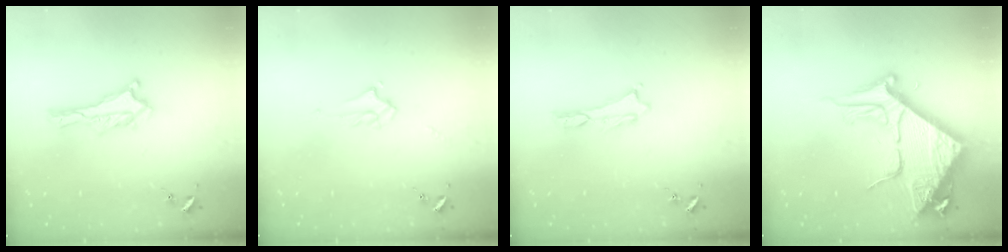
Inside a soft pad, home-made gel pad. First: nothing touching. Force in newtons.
{"total": 2.2, "press": 2.2, "slide": 0.1}
{"total": 0.0}
{"total": 10.9, "press": 10.9, "slide": 1.1}